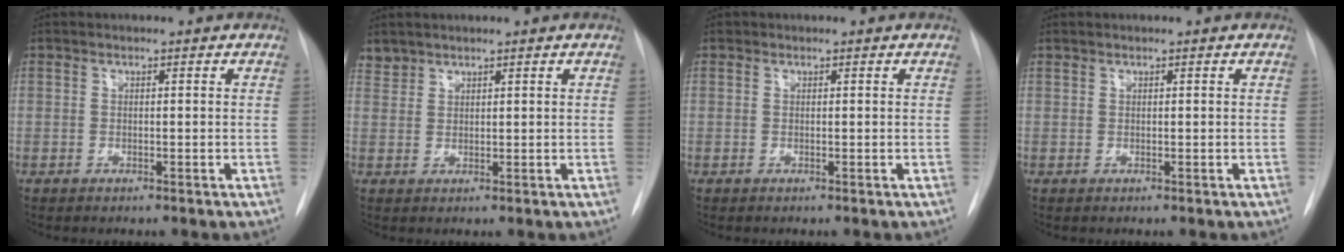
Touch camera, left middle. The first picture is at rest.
{"total": 2.0, "force": [1.8, 0.7, -0.3], "torque": [0.007, 0.009, 0.036]}
{"total": 0.0}
{"total": 0.0}